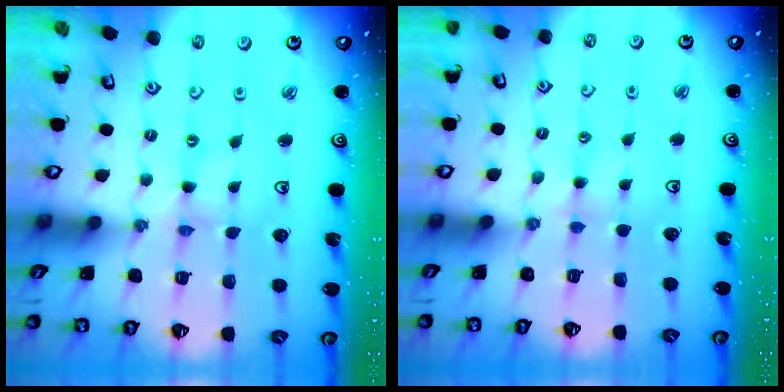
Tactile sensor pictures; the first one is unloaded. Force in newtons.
{"total": 2.3, "press": 2.3, "slide": 0.3}